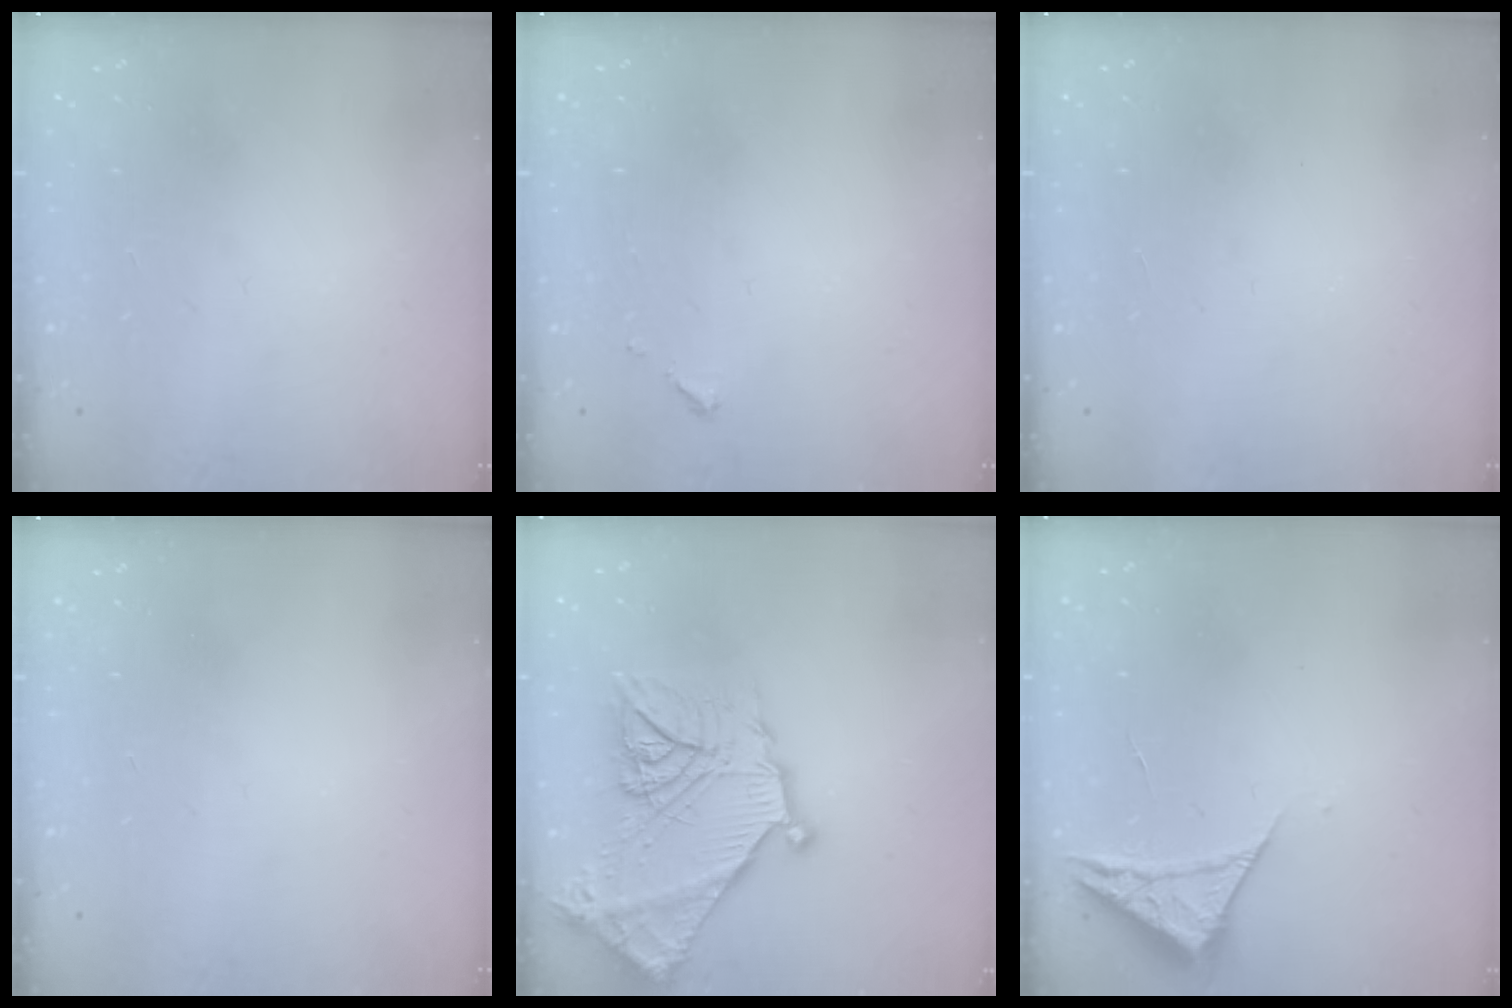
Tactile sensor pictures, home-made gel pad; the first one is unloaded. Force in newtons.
{"total": 2.6, "press": 2.6, "slide": 0.3}
{"total": 1.7, "press": 1.6, "slide": 0.1}
{"total": 0.0}
{"total": 23.5, "press": 23.4, "slide": 1.6}
{"total": 4.2, "press": 4.2, "slide": 0.5}